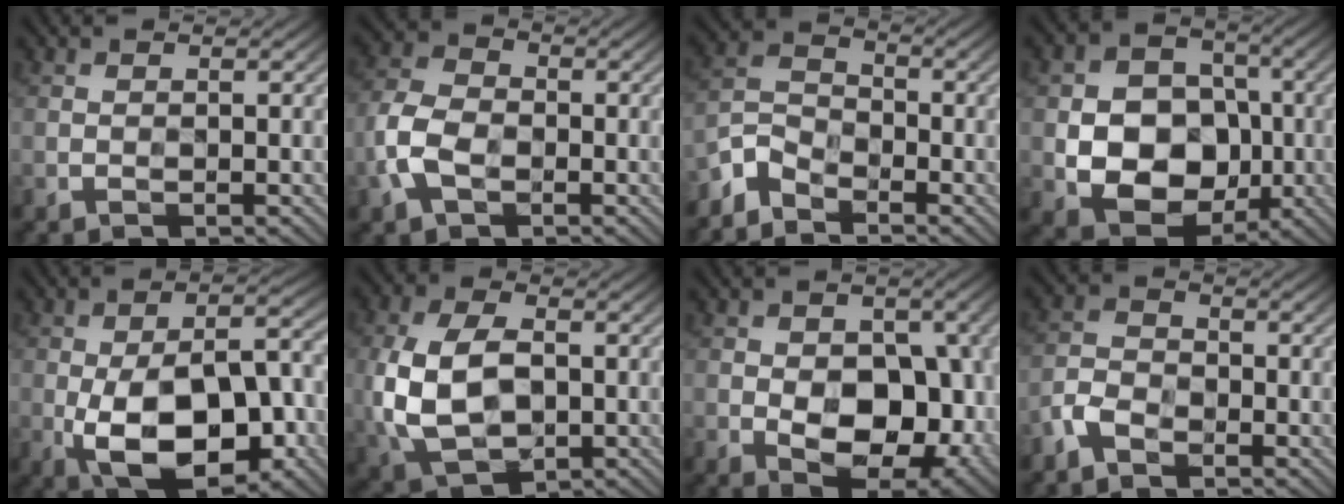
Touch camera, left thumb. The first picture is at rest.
{"total": 7.3, "force": [-2.7, 4.9, 4.7], "torque": [-0.123, 0.000, -0.065]}
{"total": 5.5, "force": [-4.5, 2.6, 1.7], "torque": [-0.038, 0.001, -0.107]}
{"total": 10.7, "force": [-2.0, 8.8, 5.7], "torque": [-0.101, -0.008, -0.053]}
{"total": 14.5, "force": [-5.2, 7.4, 11.3], "torque": [-0.177, -0.013, -0.085]}
{"total": 10.5, "force": [-0.8, 7.0, 7.8], "torque": [-0.202, -0.001, -0.010]}
{"total": 12.9, "force": [-2.8, 8.2, 9.5], "torque": [-0.119, -0.017, -0.030]}
{"total": 4.6, "force": [-3.3, 2.6, 1.9], "torque": [-0.044, 0.003, -0.077]}